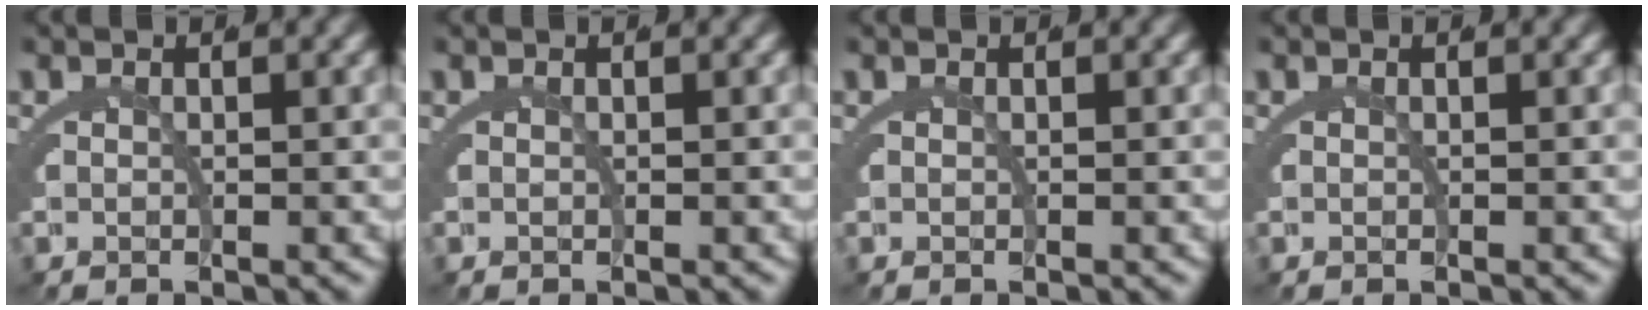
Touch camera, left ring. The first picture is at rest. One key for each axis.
{"total": 0.0}
{"total": 0.0}
{"total": 0.0}